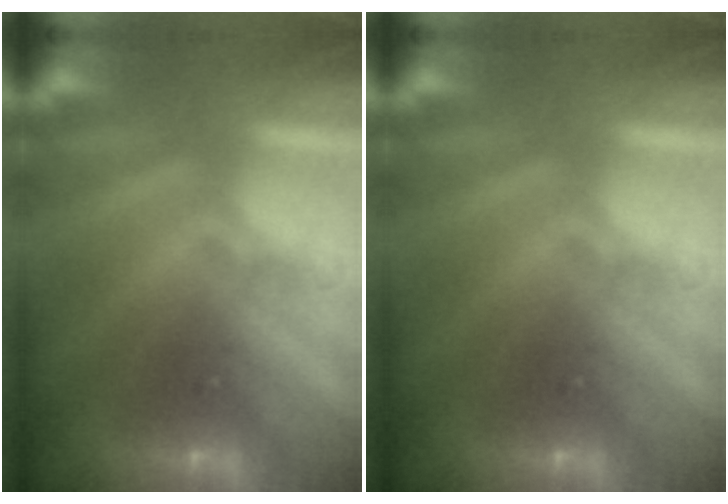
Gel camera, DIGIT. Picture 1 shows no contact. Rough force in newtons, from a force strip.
{"total": 0.0}